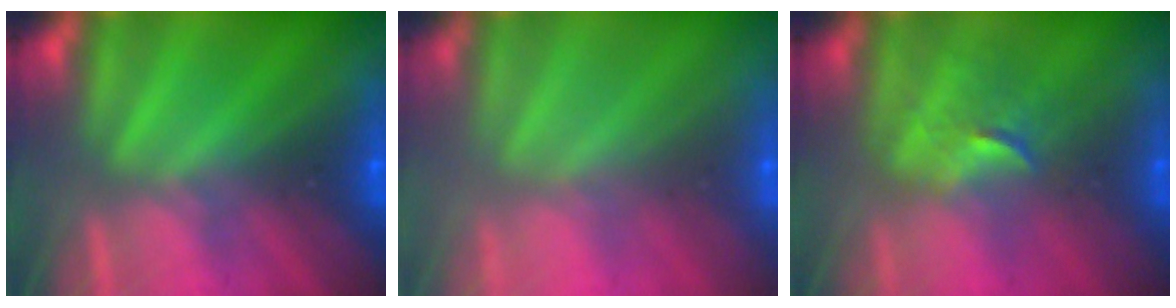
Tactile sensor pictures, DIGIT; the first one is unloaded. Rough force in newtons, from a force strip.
{"total": 8.6}
{"total": 2.5}